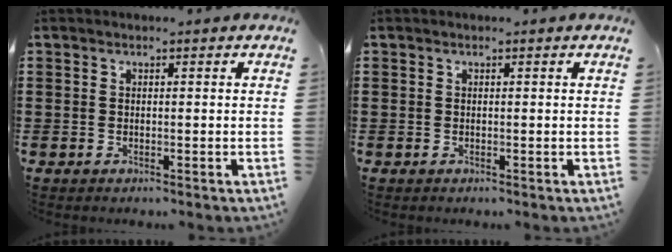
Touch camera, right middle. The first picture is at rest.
{"total": 0.0}